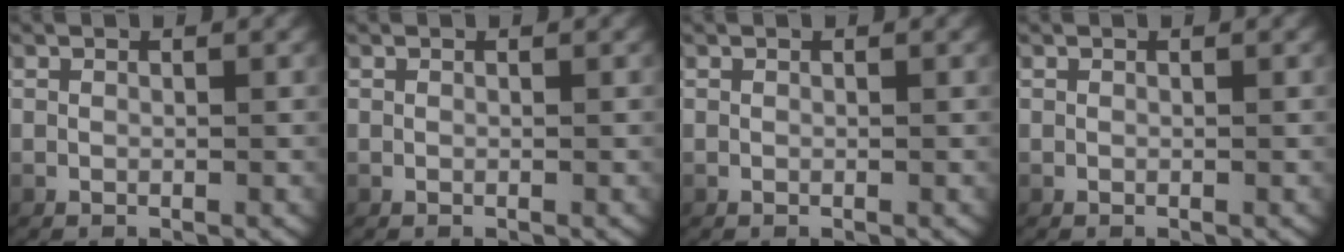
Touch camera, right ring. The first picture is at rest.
{"total": 0.0}
{"total": 0.0}
{"total": 0.0}